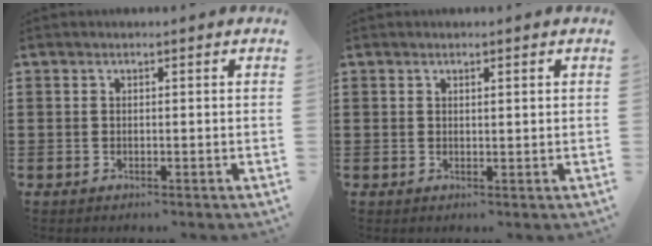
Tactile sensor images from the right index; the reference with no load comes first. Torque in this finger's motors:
{"motor_torque": [-0.19, 0.11, -0.05, -0.01]}